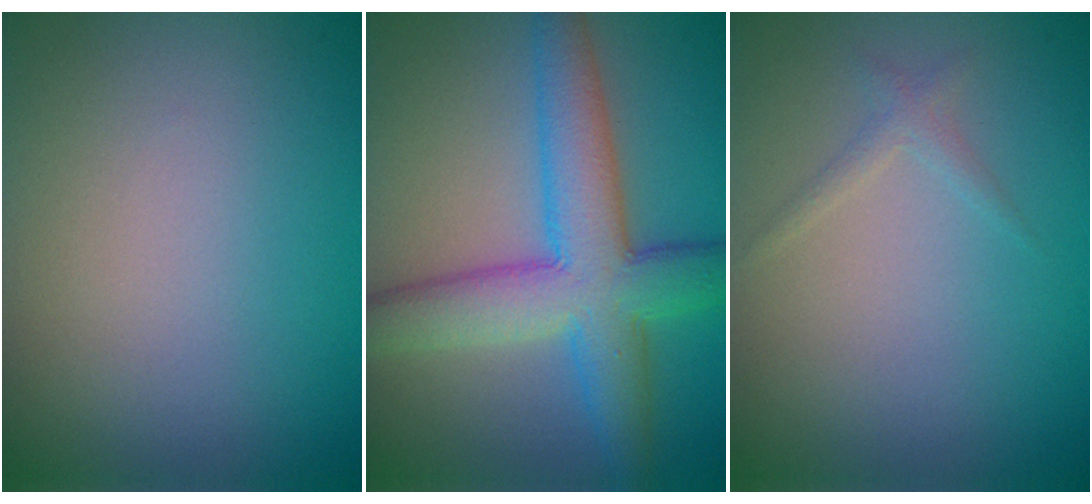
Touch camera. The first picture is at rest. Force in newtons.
{"total": 7.6, "press": 7.6, "slide": 0.1}
{"total": 0.9, "press": 0.9, "slide": 0.1}